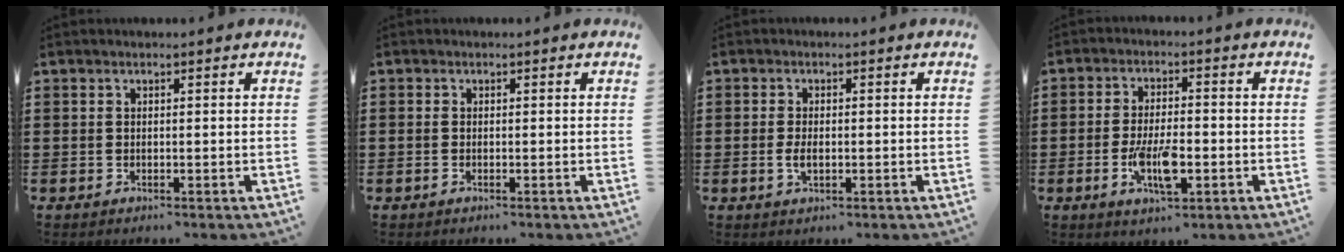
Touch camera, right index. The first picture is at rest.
{"total": 0.5, "force": [-0.3, 0.1, 0.4], "torque": [-0.009, -0.005, -0.004]}
{"total": 3.2, "force": [-0.5, 1.5, 2.8], "torque": [-0.059, -0.001, -0.010]}
{"total": 7.7, "force": [-2.3, 2.8, 6.8], "torque": [-0.144, -0.007, -0.044]}